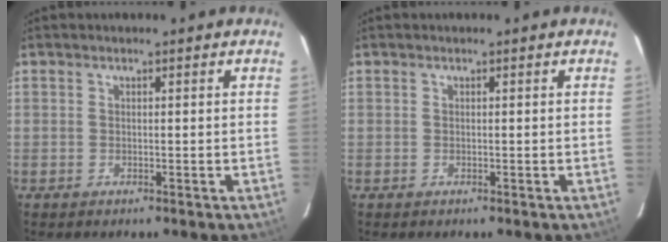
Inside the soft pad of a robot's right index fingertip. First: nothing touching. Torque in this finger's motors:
{"motor_torque": [0.00, 0.00, 0.00, 0.00]}